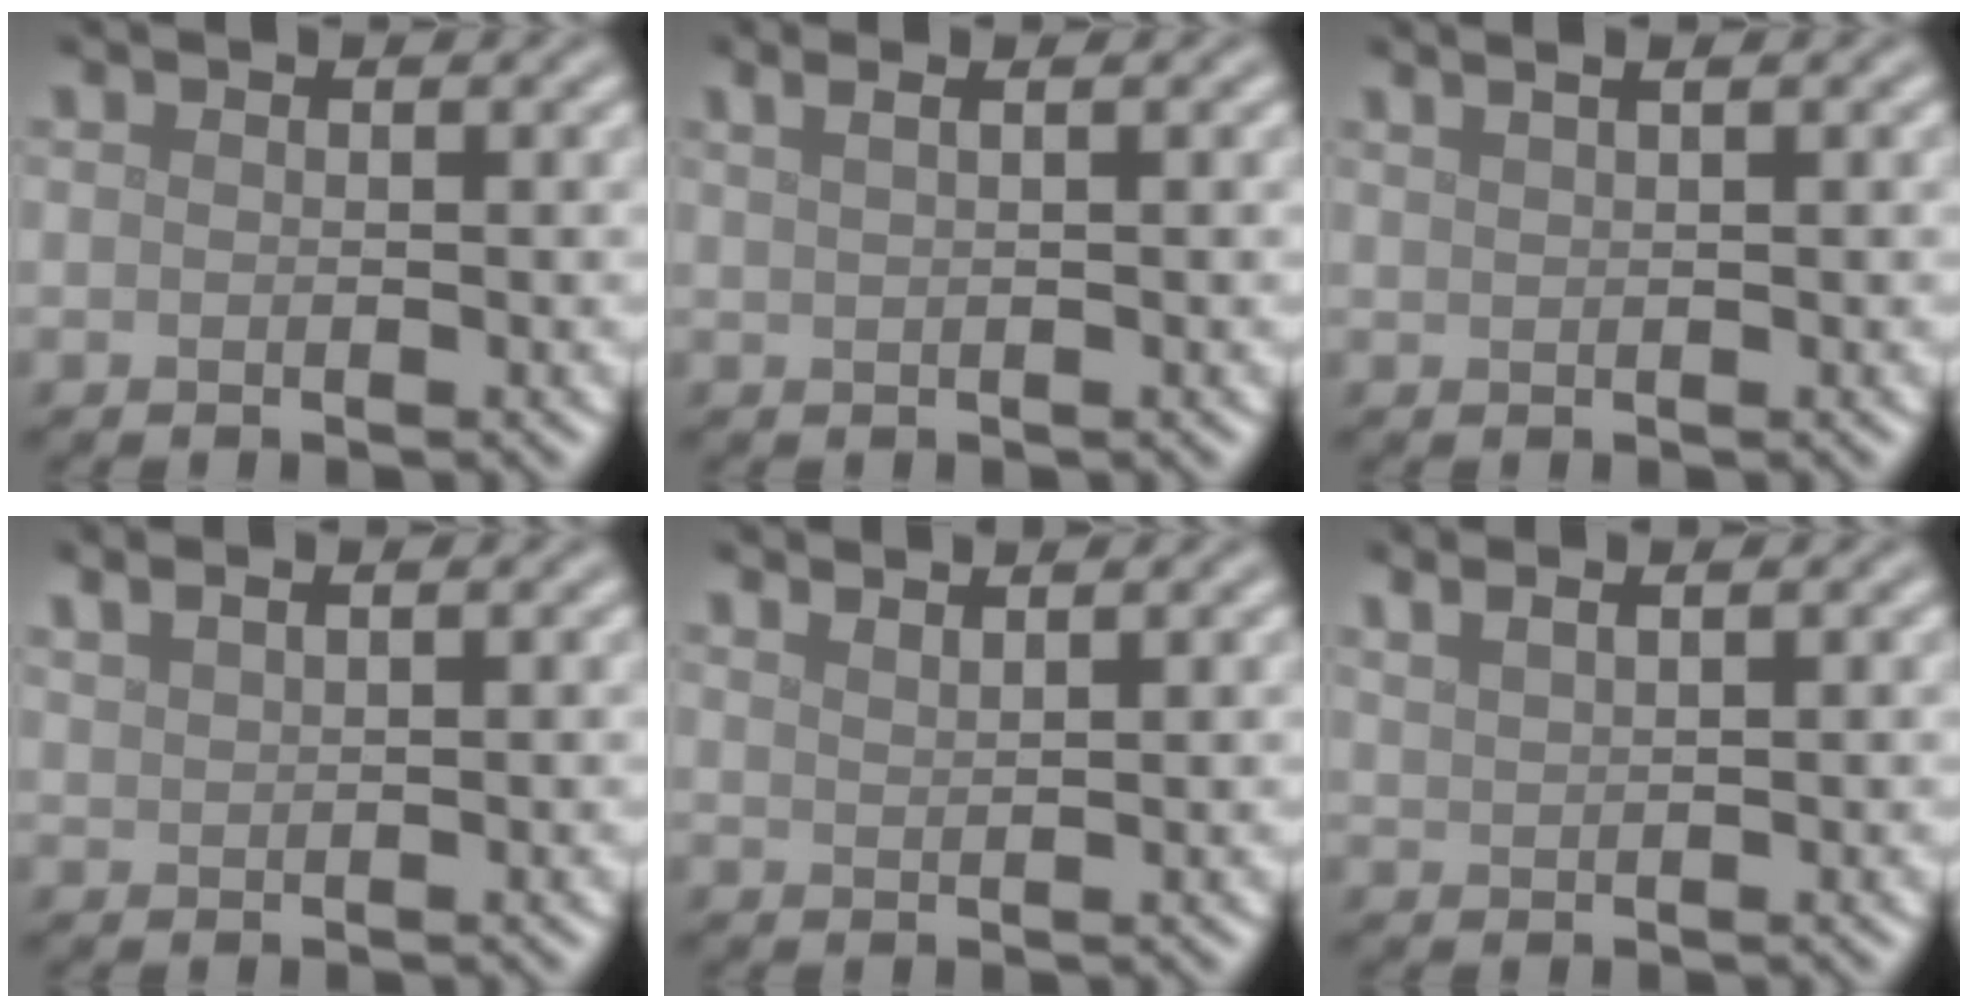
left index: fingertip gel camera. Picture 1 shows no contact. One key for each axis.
{"total": 3.9, "fx": 2.2, "fy": 1.9, "fz": 2.6, "tx": -0.016, "ty": 0.025, "tz": 0.000}
{"total": 3.8, "fx": 2.3, "fy": 1.8, "fz": 2.5, "tx": -0.013, "ty": 0.027, "tz": 0.004}
{"total": 2.5, "fx": 1.9, "fy": 0.8, "fz": 1.4, "tx": -0.012, "ty": 0.008, "tz": 0.016}
{"total": 2.6, "fx": 2.2, "fy": 0.8, "fz": 1.2, "tx": 0.005, "ty": 0.006, "tz": 0.012}
{"total": 3.5, "fx": 2.5, "fy": 1.3, "fz": 2.1, "tx": -0.014, "ty": 0.019, "tz": 0.012}